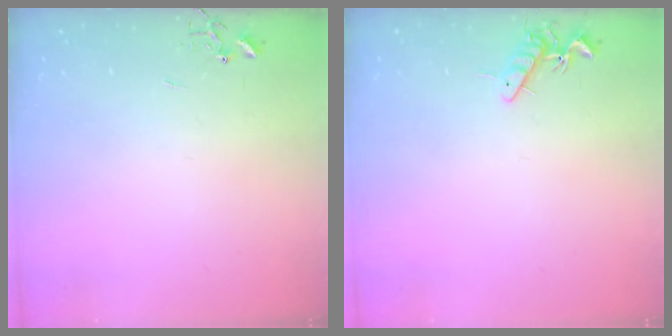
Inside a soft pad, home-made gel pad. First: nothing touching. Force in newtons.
{"total": 7.6, "press": 7.5, "slide": 0.8}